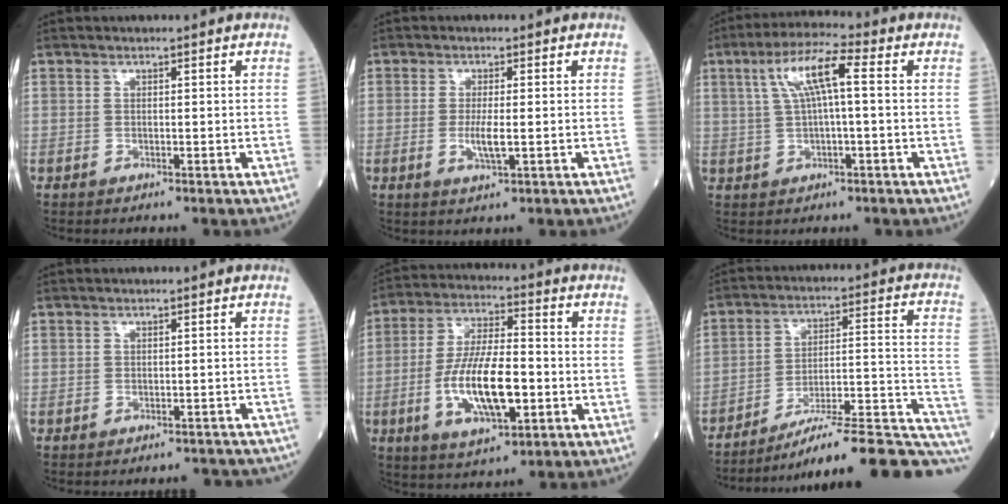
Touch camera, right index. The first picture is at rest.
{"total": 3.3, "force": [-0.5, 0.3, 3.2], "torque": [-0.068, -0.007, -0.008]}
{"total": 7.7, "force": [1.8, 0.9, 7.4], "torque": [-0.144, 0.026, 0.033]}
{"total": 5.9, "force": [-5.4, 2.1, 0.8], "torque": [0.002, 0.005, -0.053]}
{"total": 13.3, "force": [-3.2, 4.0, 12.3], "torque": [-0.243, -0.002, -0.054]}
{"total": 20.7, "force": [-15.5, 2.2, 13.6], "torque": [-0.126, 0.030, -0.227]}